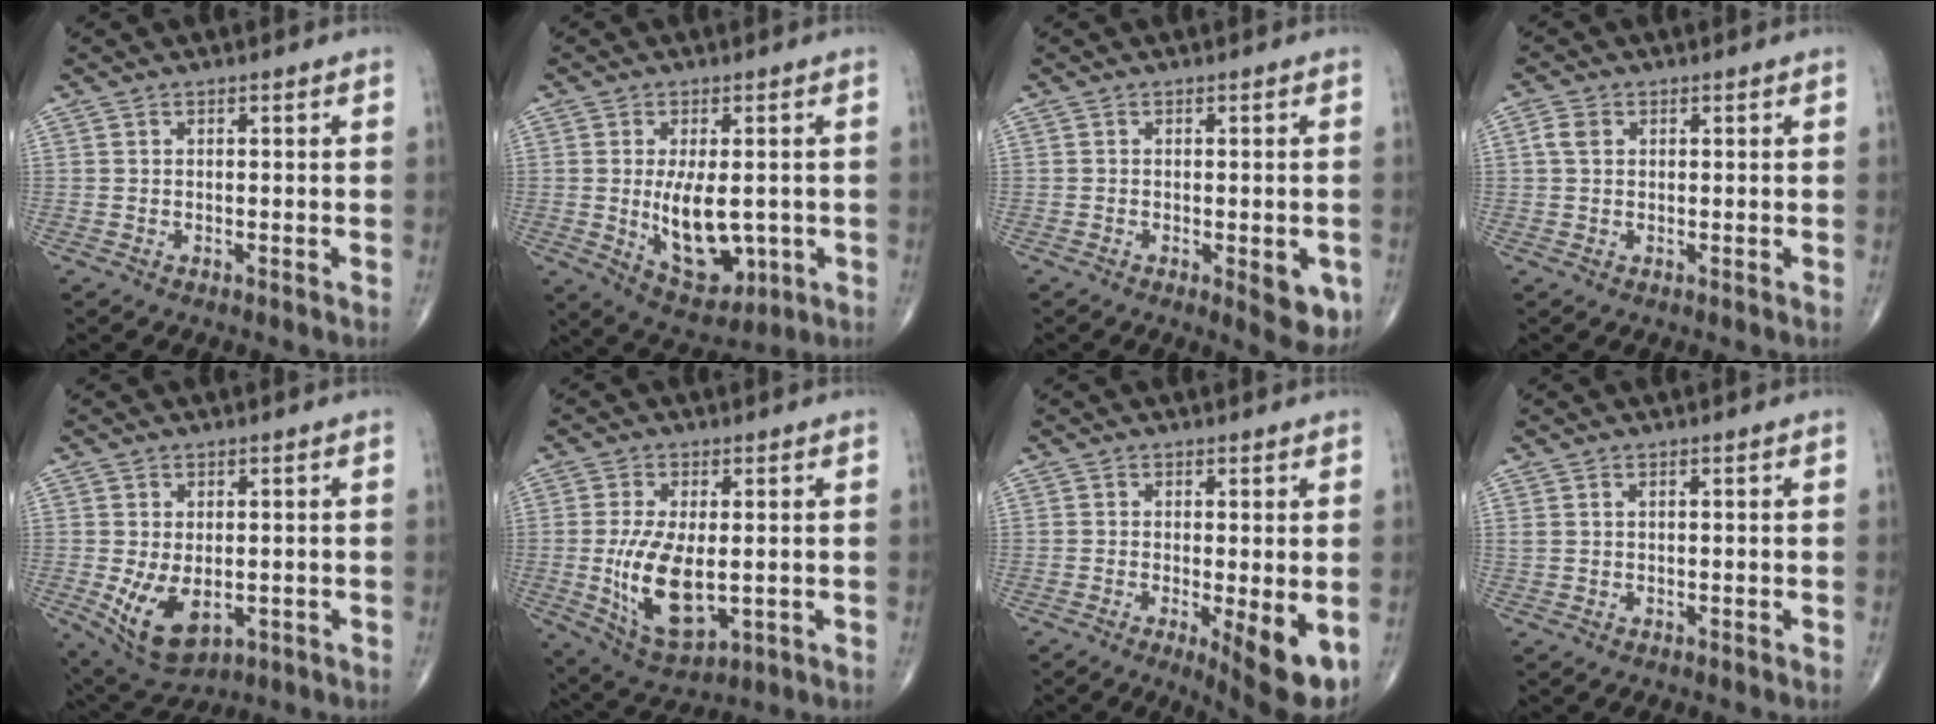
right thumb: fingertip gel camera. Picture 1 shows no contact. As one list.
[{"total": 11.7, "force": [-1.1, 6.1, 10.0], "torque": [-0.140, -0.017, 0.001]}, {"total": 6.1, "force": [-1.9, 2.3, 5.3], "torque": [-0.049, -0.009, -0.020]}, {"total": 2.4, "force": [0.6, 1.8, 1.5], "torque": [-0.033, 0.007, 0.011]}, {"total": 9.0, "force": [-1.6, 5.2, 7.2], "torque": [-0.127, -0.016, -0.010]}, {"total": 12.6, "force": [-1.1, 6.0, 11.0], "torque": [-0.204, -0.021, -0.002]}, {"total": 8.3, "force": [-2.2, 2.1, 7.7], "torque": [-0.108, -0.022, -0.028]}, {"total": 0.8, "force": [0.4, 0.4, 0.6], "torque": [-0.018, 0.012, 0.012]}]